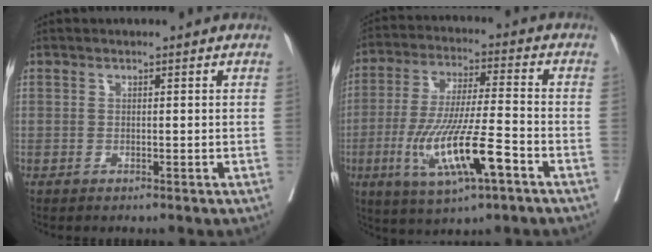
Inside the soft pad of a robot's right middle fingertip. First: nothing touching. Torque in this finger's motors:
{"motor_torque": [1.92, -0.22, 1.05, 0.21]}